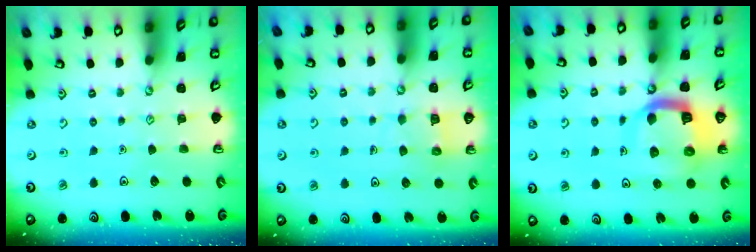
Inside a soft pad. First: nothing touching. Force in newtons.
{"total": 7.1, "press": 7.1, "slide": 0.4}
{"total": 13.1, "press": 13.0, "slide": 1.3}